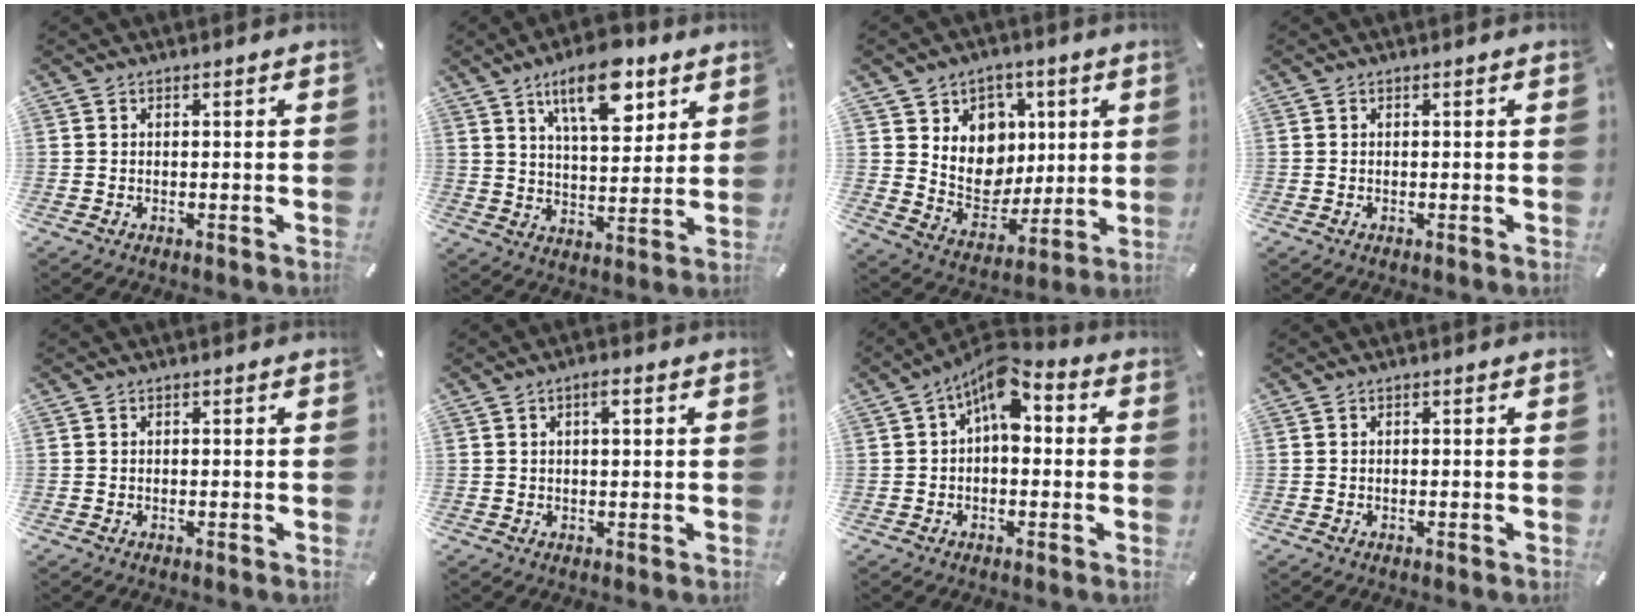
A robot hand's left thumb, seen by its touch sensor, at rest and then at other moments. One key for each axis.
{"total": 14.2, "fx": 8.3, "fy": 6.6, "fz": 9.6, "tx": -0.147, "ty": -0.030, "tz": 0.140}
{"total": 11.0, "fx": 3.2, "fy": 10.2, "fz": 2.6, "tx": -0.036, "ty": -0.040, "tz": 0.069}
{"total": 0.0}
{"total": 0.0}
{"total": 2.7, "fx": 1.0, "fy": 1.1, "fz": 2.3, "tx": -0.040, "ty": 0.003, "tz": 0.014}
{"total": 8.6, "fx": 2.9, "fy": 4.7, "fz": 6.7, "tx": -0.106, "ty": -0.016, "tz": 0.050}
{"total": 0.0}